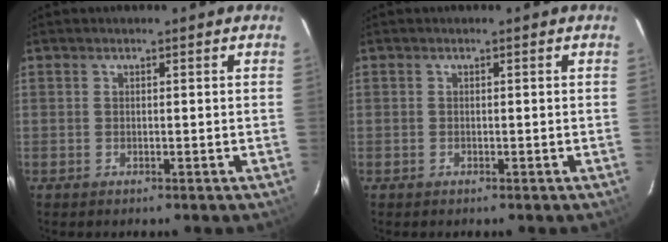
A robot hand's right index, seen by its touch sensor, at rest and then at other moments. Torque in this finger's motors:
{"motor_torque": [-0.14, -0.18, -0.17, -0.07]}